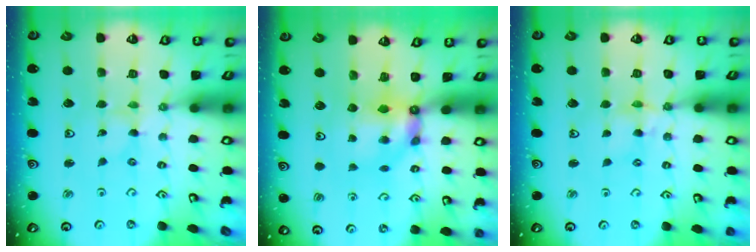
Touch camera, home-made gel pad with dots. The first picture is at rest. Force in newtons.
{"total": 6.6, "press": 6.6, "slide": 0.7}
{"total": 4.5, "press": 4.4, "slide": 0.4}